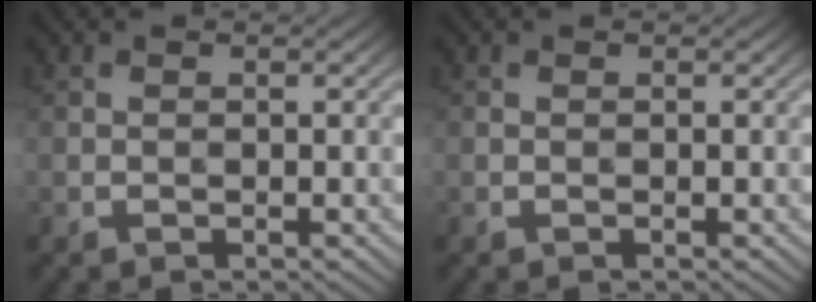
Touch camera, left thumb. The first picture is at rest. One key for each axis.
{"total": 0.0}